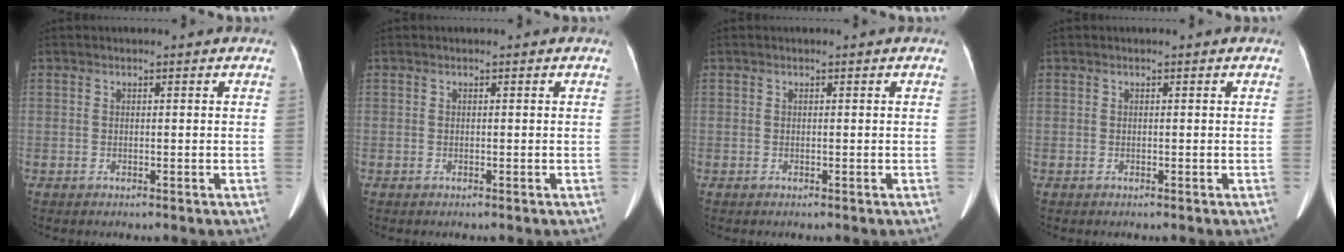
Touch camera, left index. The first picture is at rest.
{"total": 0.0}
{"total": 0.0}
{"total": 0.0}